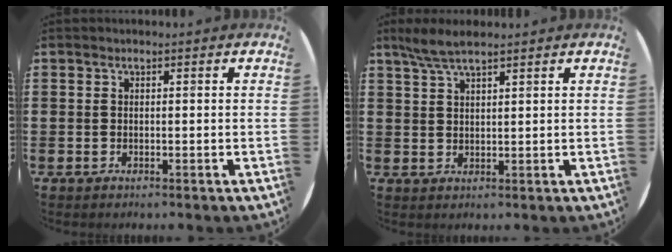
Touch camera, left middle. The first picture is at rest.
{"total": 3.7, "force": [3.0, 0.5, 2.2], "torque": [-0.048, 0.002, 0.053]}